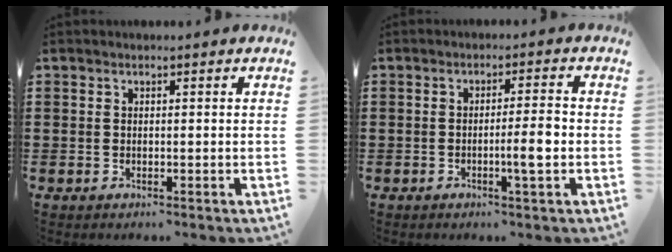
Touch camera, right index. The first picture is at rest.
{"total": 4.5, "force": [-1.1, 0.1, 4.4], "torque": [-0.075, -0.005, -0.021]}